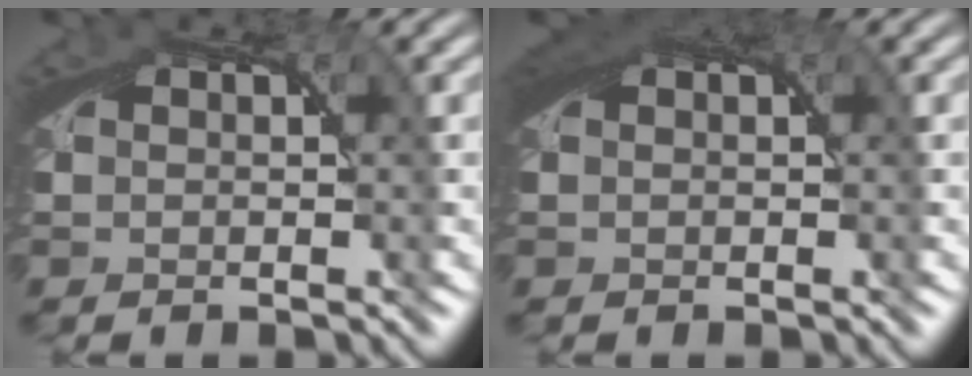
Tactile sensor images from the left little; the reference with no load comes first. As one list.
[{"total": 1.8, "force": [0.6, 1.0, 1.3], "torque": [-0.028, -0.003, 0.010]}]